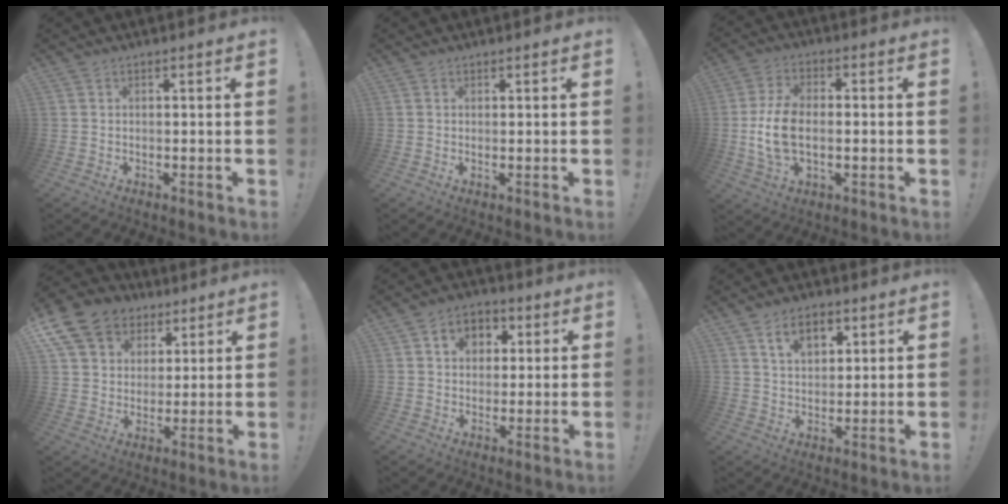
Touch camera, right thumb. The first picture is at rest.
{"total": 0.7, "force": [0.5, 0.0, 0.5], "torque": [0.003, -0.004, 0.006]}
{"total": 11.6, "force": [-1.3, 7.0, 9.2], "torque": [-0.172, 0.003, -0.020]}
{"total": 14.6, "force": [7.9, 10.7, 5.9], "torque": [-0.094, -0.046, 0.156]}
{"total": 7.4, "force": [1.9, 6.4, 3.1], "torque": [-0.036, -0.005, 0.036]}
{"total": 8.8, "force": [4.6, 5.4, 5.2], "torque": [-0.080, -0.009, 0.085]}